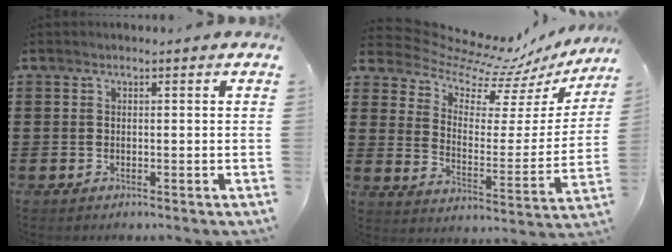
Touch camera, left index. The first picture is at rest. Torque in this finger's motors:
{"motor_torque": [1.08, -1.06, 0.08, -0.04]}